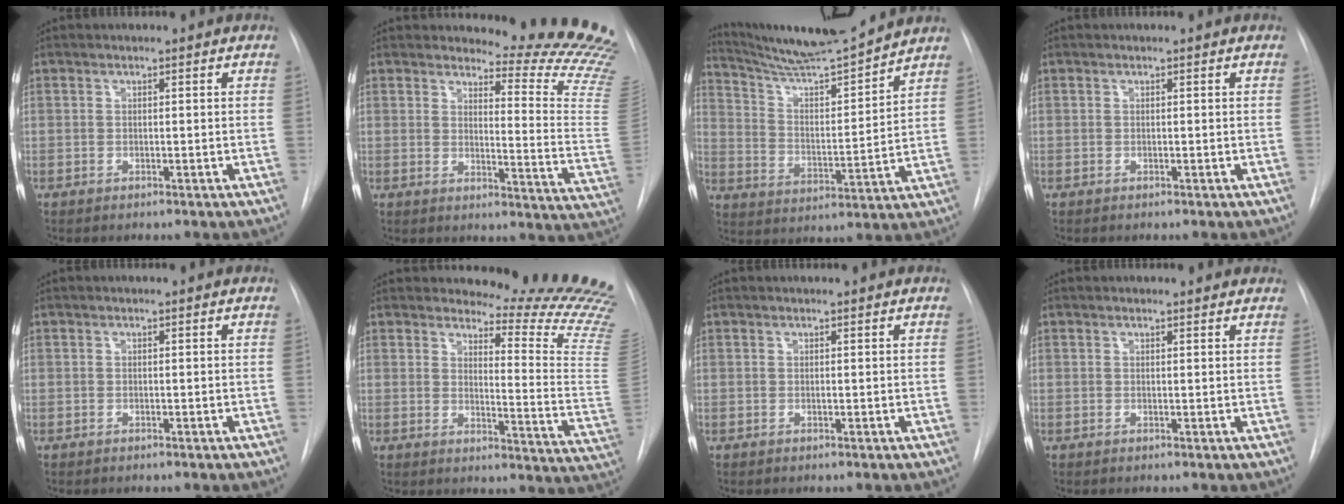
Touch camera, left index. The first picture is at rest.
{"total": 13.4, "force": [13.2, -1.4, 2.2], "torque": [-0.019, -0.166, 0.126]}
{"total": 13.2, "force": [12.5, -1.0, 4.2], "torque": [-0.079, -0.017, 0.211]}
{"total": 0.0}
{"total": 0.0}
{"total": 15.6, "force": [15.1, -0.9, 3.8], "torque": [-0.043, -0.179, 0.154]}
{"total": 1.4, "force": [-1.4, -0.2, -0.1], "torque": [0.000, -0.004, -0.020]}
{"total": 1.2, "force": [1.2, 0.3, 0.2], "torque": [-0.007, 0.008, -0.001]}